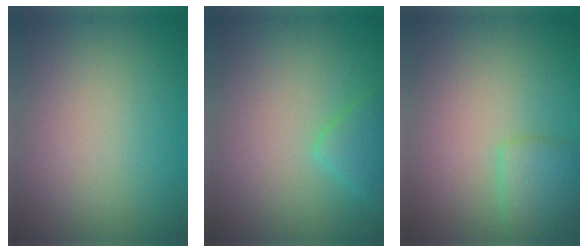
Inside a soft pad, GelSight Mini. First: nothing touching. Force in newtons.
{"total": 2.7, "press": 2.7, "slide": 0.2}
{"total": 2.7, "press": 2.7, "slide": 0.0}